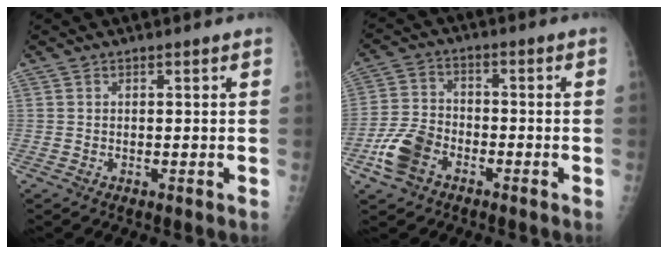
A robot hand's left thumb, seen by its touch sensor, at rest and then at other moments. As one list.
[{"total": 8.6, "force": [-4.3, 5.6, 4.8], "torque": [-0.097, 0.020, -0.083]}]